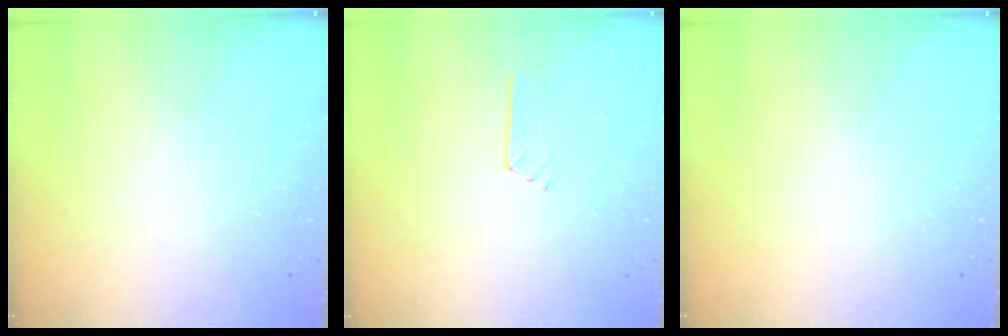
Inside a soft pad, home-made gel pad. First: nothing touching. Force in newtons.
{"total": 2.5, "press": 2.5, "slide": 0.3}
{"total": 0.0}